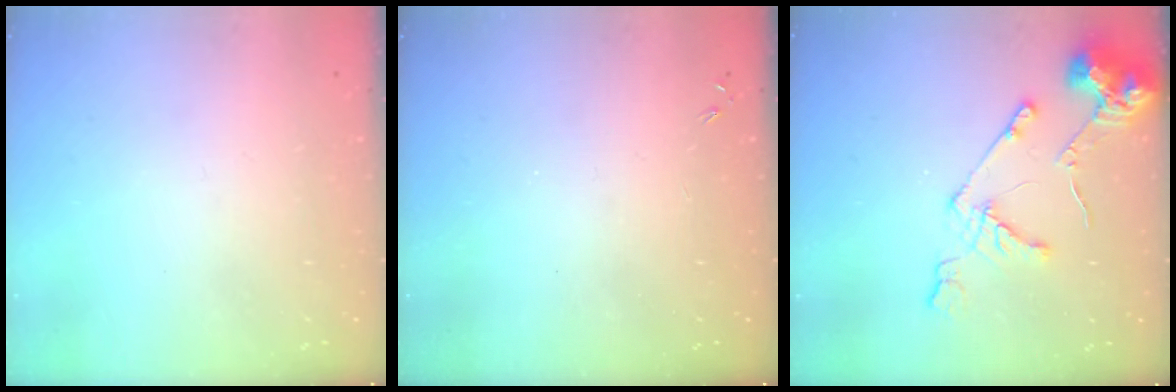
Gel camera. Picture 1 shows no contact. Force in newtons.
{"total": 0.0}
{"total": 12.9, "press": 12.8, "slide": 1.8}